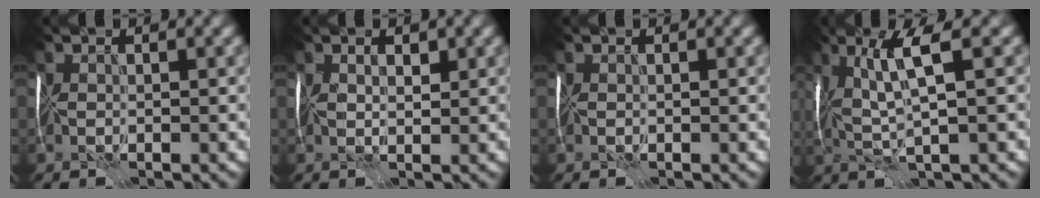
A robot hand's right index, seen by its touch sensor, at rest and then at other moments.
{"total": 0.7, "force": [0.0, 0.2, 0.6], "torque": [-0.011, -0.006, 0.005]}
{"total": 0.0}
{"total": 5.0, "force": [0.6, 0.3, 5.0], "torque": [-0.104, 0.000, 0.014]}